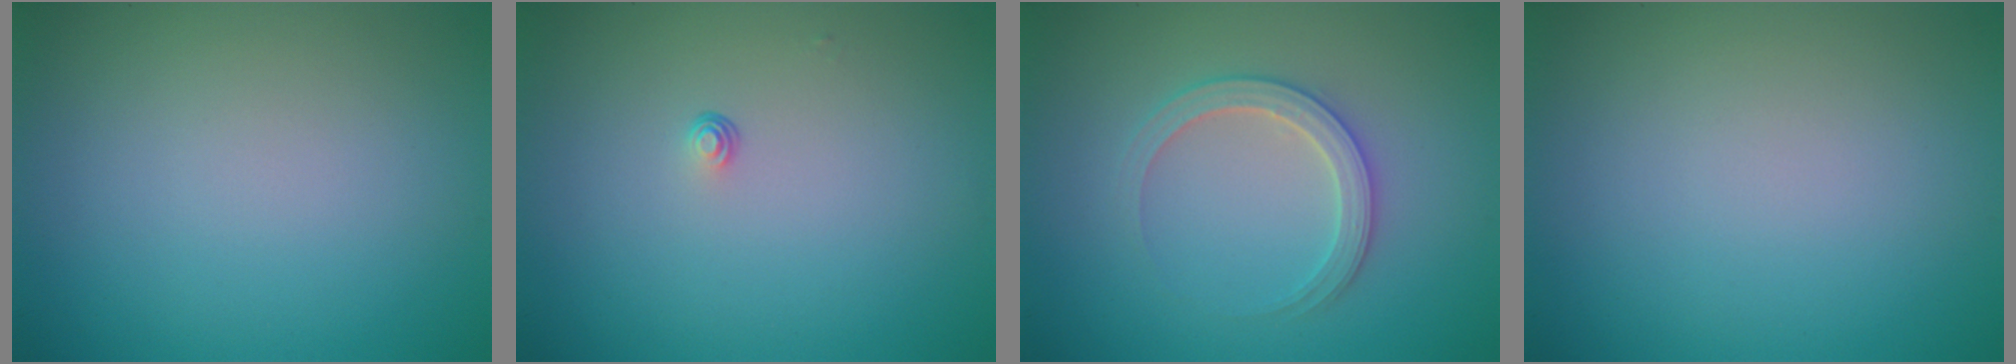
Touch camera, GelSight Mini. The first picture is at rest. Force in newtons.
{"total": 0.6, "press": 0.3, "slide": 0.5}
{"total": 2.8, "press": 2.7, "slide": 0.4}
{"total": 0.0}